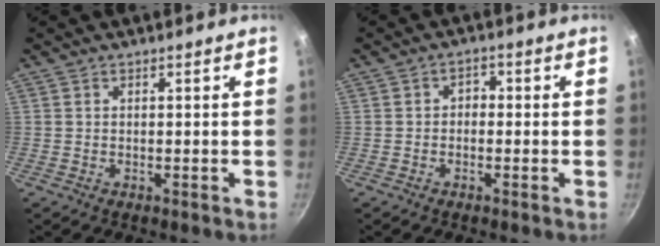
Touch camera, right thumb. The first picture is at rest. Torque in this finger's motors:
{"motor_torque": [-0.22, 0.00, 0.03, 0.06, 0.01]}